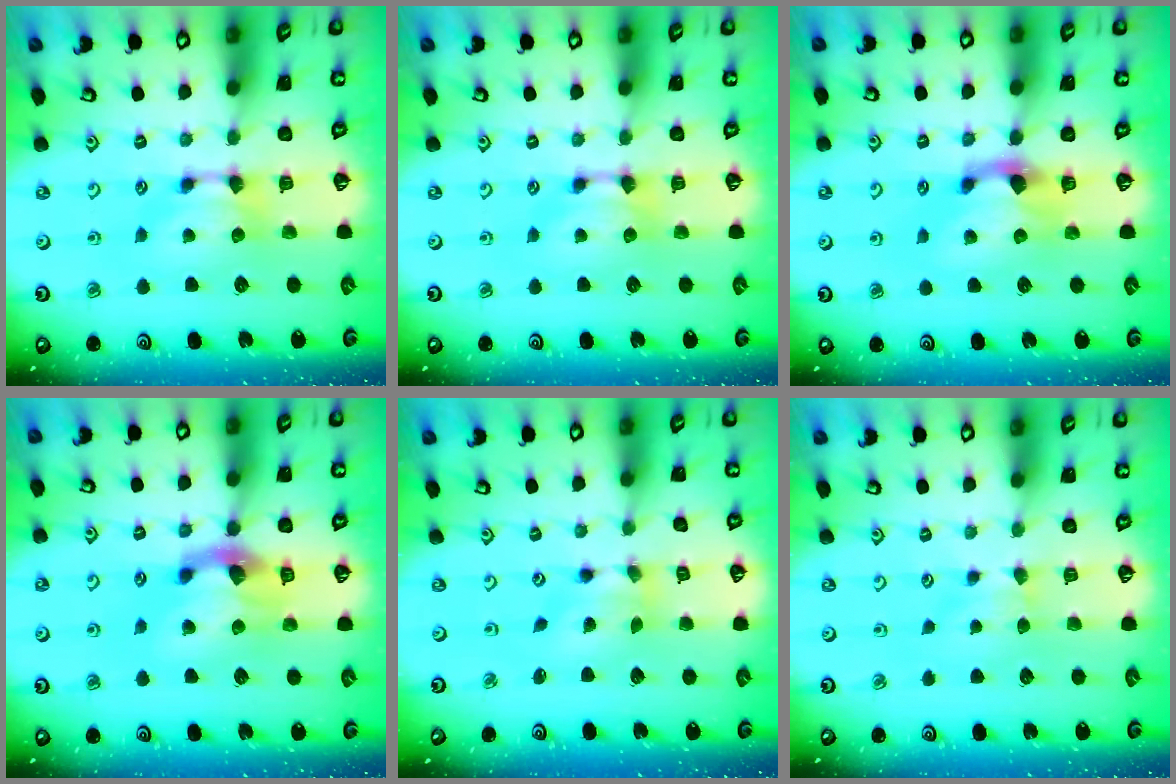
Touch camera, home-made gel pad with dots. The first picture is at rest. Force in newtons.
{"total": 0.0}
{"total": 2.0, "press": 1.5, "slide": 1.4}
{"total": 4.0, "press": 3.5, "slide": 1.9}
{"total": 2.7, "press": 2.3, "slide": 1.4}
{"total": 2.4, "press": 2.3, "slide": 0.5}